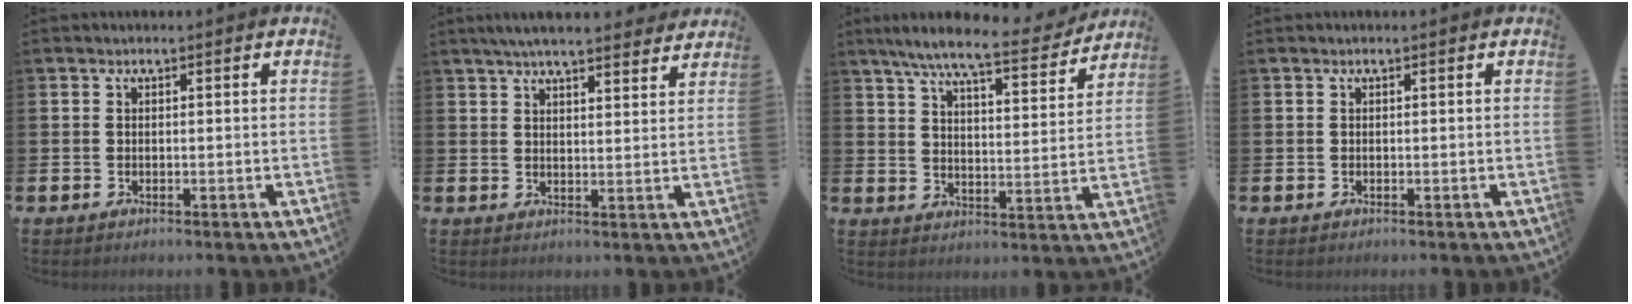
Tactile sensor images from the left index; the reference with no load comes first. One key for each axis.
{"total": 5.5, "fx": 5.2, "fy": 0.5, "fz": 1.6, "tx": -0.036, "ty": -0.023, "tz": 0.093}
{"total": 8.5, "fx": 7.5, "fy": 0.7, "fz": 3.9, "tx": -0.091, "ty": -0.043, "tz": 0.127}
{"total": 0.0}